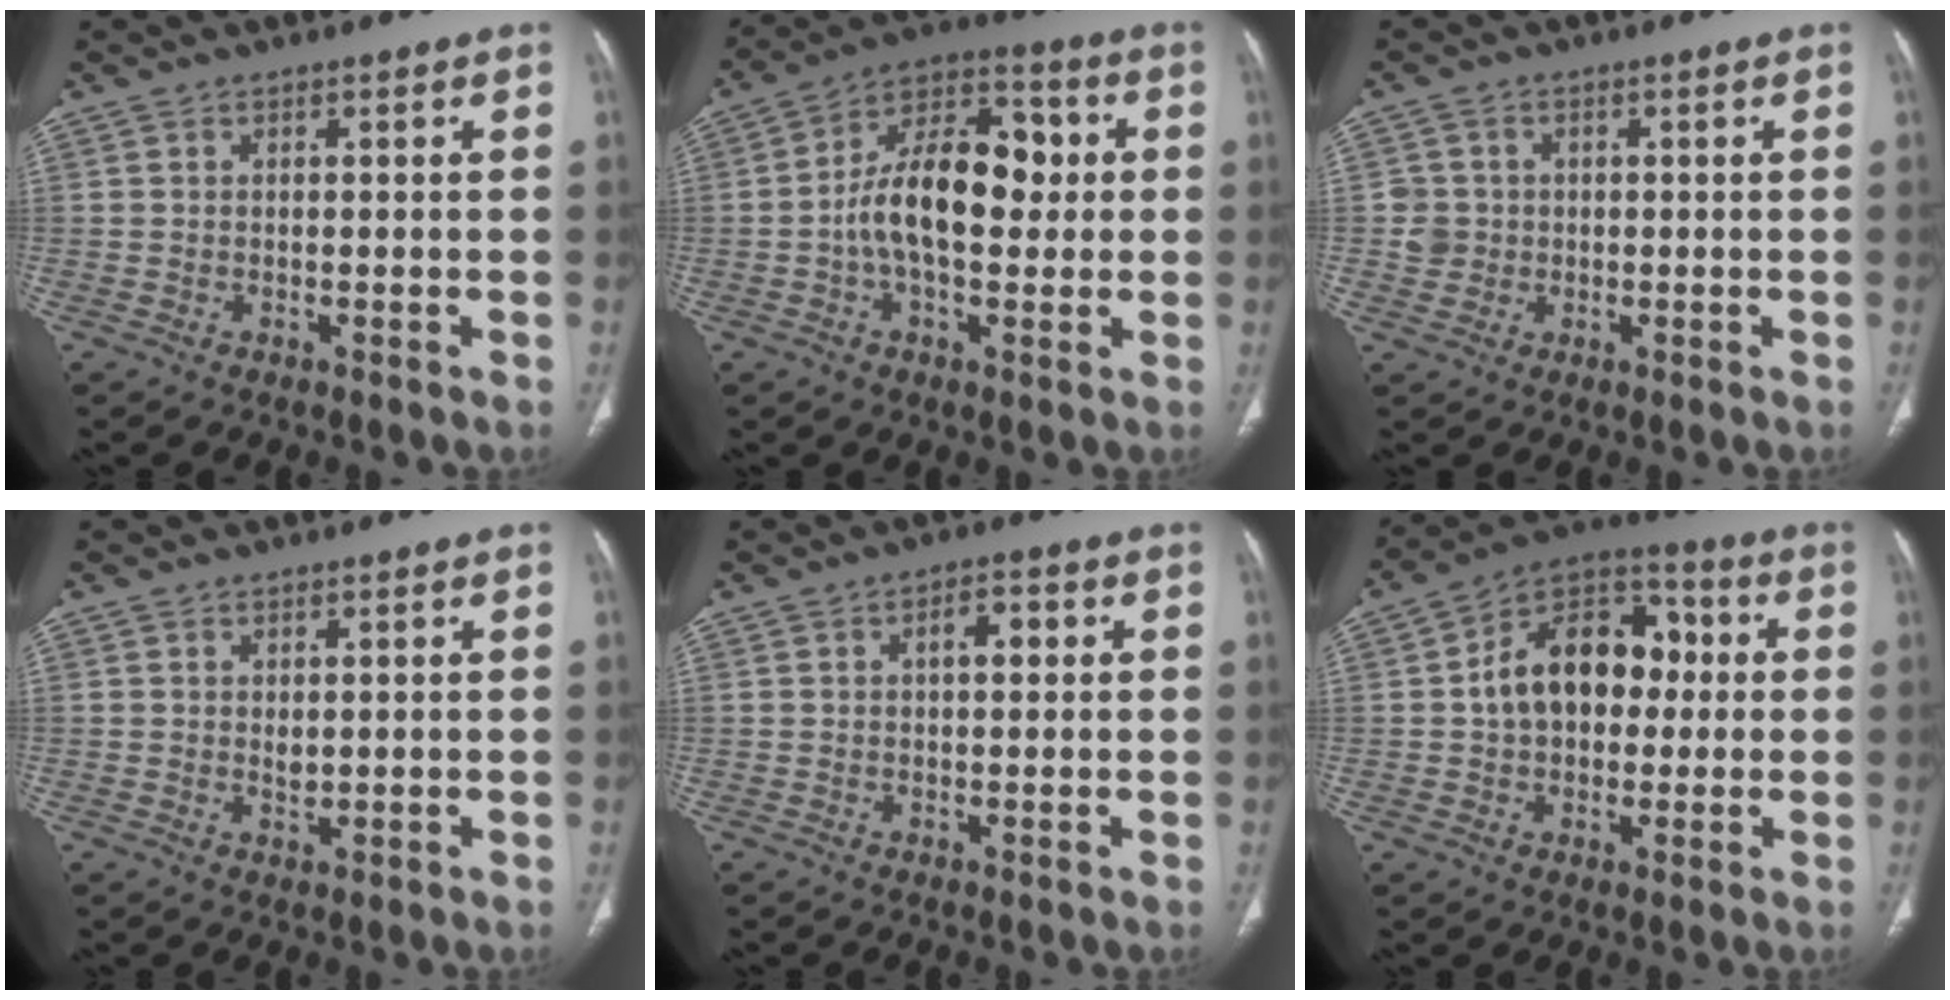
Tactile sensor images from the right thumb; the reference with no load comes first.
{"total": 16.0, "force": [0.3, 9.0, 13.2], "torque": [-0.202, 0.035, -0.004]}
{"total": 3.8, "force": [0.1, 3.7, 0.6], "torque": [0.010, 0.006, 0.002]}
{"total": 1.5, "force": [0.4, 0.9, 1.1], "torque": [-0.015, -0.006, 0.010]}
{"total": 3.9, "force": [0.9, 1.9, 3.2], "torque": [-0.043, 0.008, 0.011]}
{"total": 16.3, "force": [1.3, 11.3, 11.8], "torque": [-0.148, 0.036, 0.012]}